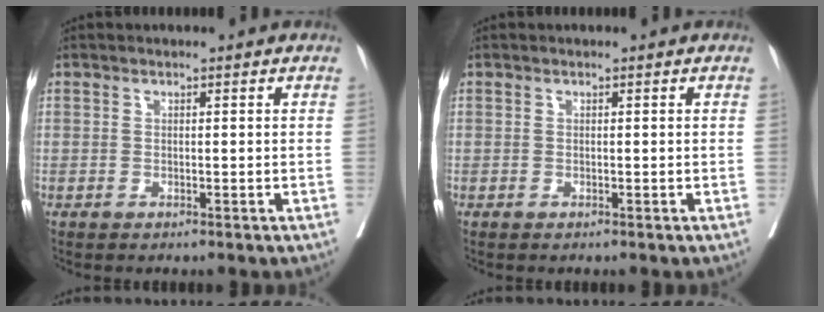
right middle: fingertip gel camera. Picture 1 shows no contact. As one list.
[{"total": 0.0}]